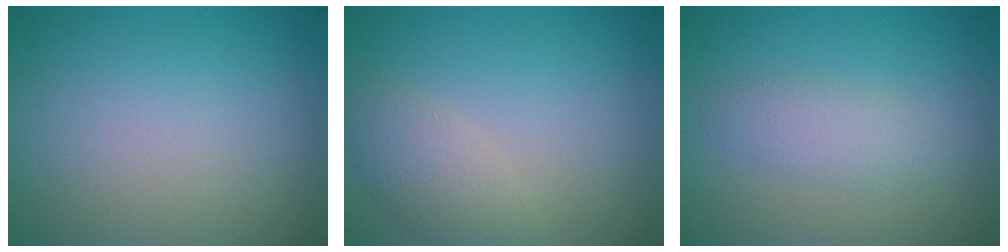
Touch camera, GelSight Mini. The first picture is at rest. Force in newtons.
{"total": 3.0, "press": 2.9, "slide": 0.4}
{"total": 2.4, "press": 2.4, "slide": 0.1}